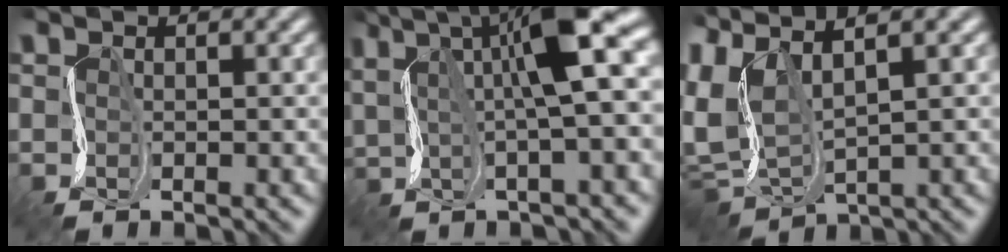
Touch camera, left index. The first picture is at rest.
{"total": 10.0, "force": [3.7, 2.9, 8.8], "torque": [-0.163, 0.016, 0.061]}
{"total": 7.1, "force": [1.9, 3.1, 6.1], "torque": [-0.161, 0.000, 0.040]}